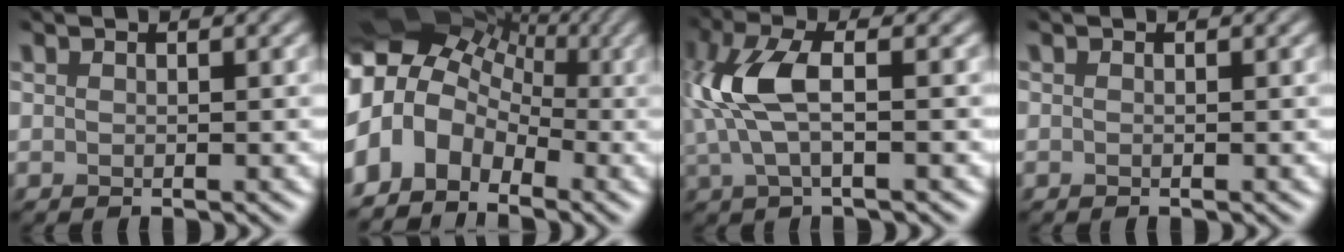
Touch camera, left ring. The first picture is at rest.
{"total": 11.1, "force": [-2.8, 8.6, 6.4], "torque": [-0.111, 0.008, -0.073]}
{"total": 6.1, "force": [-0.3, 2.4, 5.5], "torque": [-0.131, 0.010, -0.016]}
{"total": 0.0}